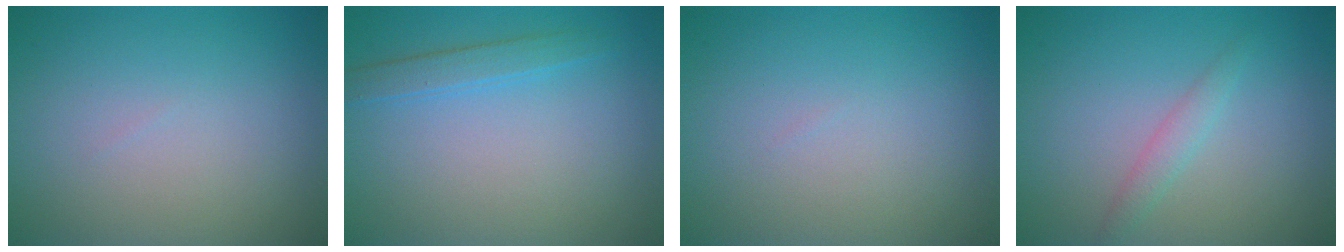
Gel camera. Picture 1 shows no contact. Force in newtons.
{"total": 1.7, "press": 1.7, "slide": 0.1}
{"total": 0.0}
{"total": 1.4, "press": 1.4, "slide": 0.0}